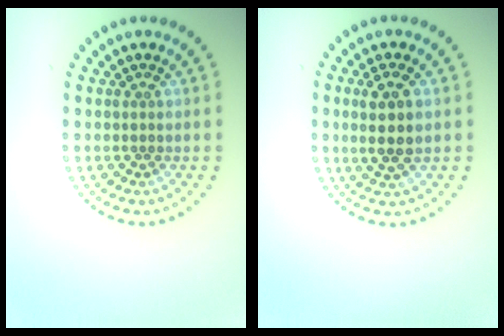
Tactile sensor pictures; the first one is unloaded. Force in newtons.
{"total": 3.0, "press": 2.8, "slide": 1.1}